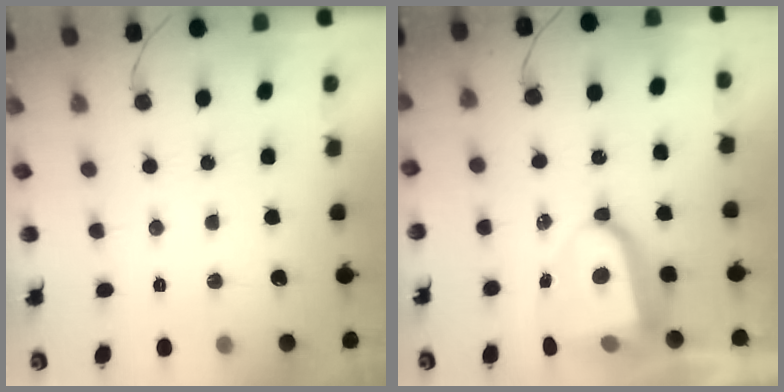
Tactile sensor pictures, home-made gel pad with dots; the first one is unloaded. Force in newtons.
{"total": 8.4, "press": 8.3, "slide": 1.1}